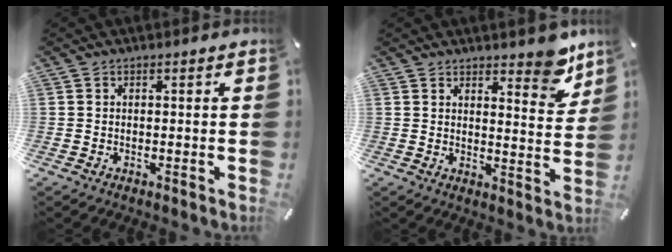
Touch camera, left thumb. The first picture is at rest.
{"total": 7.9, "force": [6.5, 3.0, 3.2], "torque": [-0.019, -0.053, 0.110]}